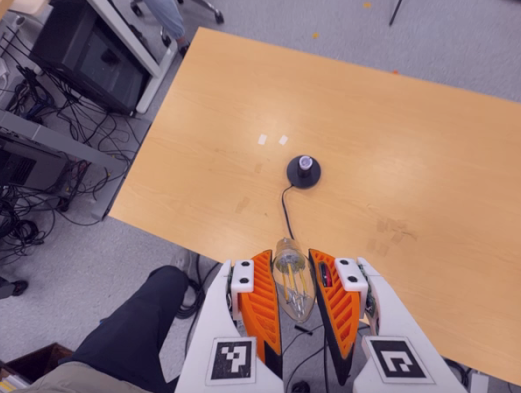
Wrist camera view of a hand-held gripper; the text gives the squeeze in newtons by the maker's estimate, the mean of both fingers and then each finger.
{"total": 19.2, "left": 20.9, "right": 17.6}